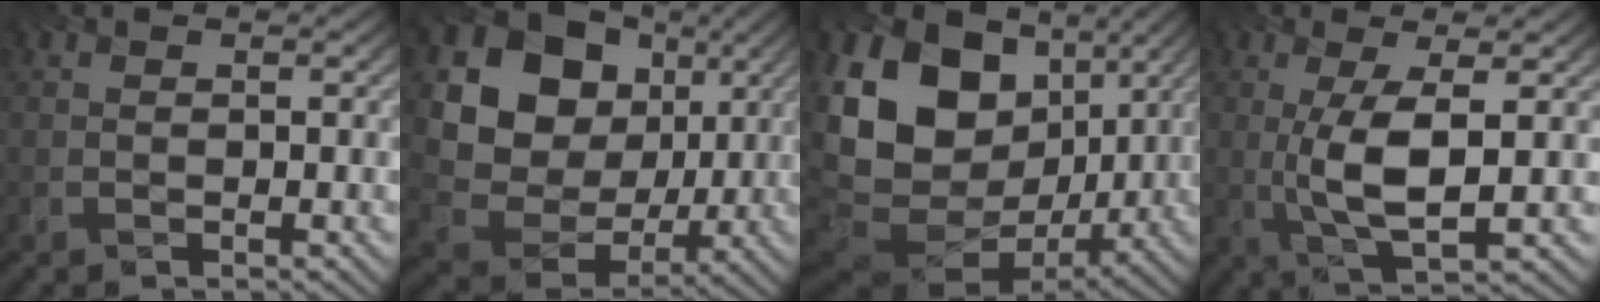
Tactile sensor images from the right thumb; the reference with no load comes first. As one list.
[{"total": 15.2, "force": [3.4, 12.8, 7.4], "torque": [-0.181, 0.024, 0.076]}, {"total": 19.6, "force": [2.5, 14.5, 12.9], "torque": [-0.267, -0.003, 0.074]}, {"total": 6.3, "force": [-0.6, 1.6, 6.0], "torque": [-0.125, 0.003, -0.007]}]